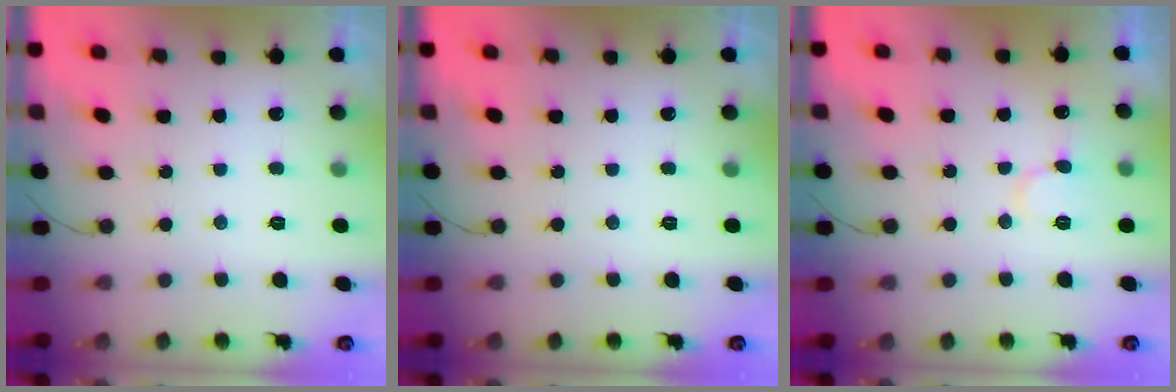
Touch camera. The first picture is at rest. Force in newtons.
{"total": 0.0}
{"total": 7.8, "press": 7.7, "slide": 1.2}